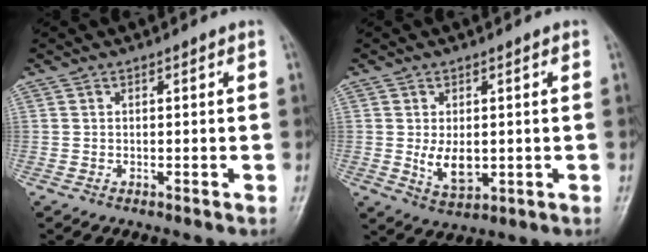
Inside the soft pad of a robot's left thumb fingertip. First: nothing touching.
{"total": 5.6, "force": [-0.3, 3.5, 4.4], "torque": [-0.061, -0.012, 0.007]}